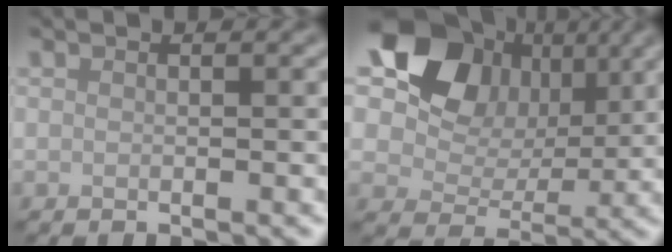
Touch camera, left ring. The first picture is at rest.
{"total": 11.3, "force": [4.7, 8.1, 6.4], "torque": [-0.112, 0.003, 0.080]}